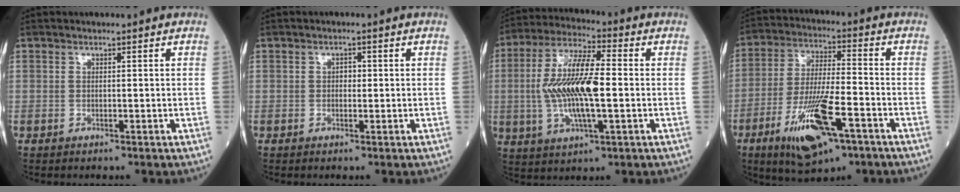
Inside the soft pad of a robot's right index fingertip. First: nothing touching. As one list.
[{"total": 1.2, "force": [0.1, 0.8, 0.9], "torque": [-0.011, 0.004, 0.002]}, {"total": 13.2, "force": [-0.7, 3.0, 12.8], "torque": [-0.264, 0.006, -0.012]}, {"total": 14.2, "force": [-6.8, 3.3, 12.1], "torque": [-0.235, -0.018, -0.112]}]